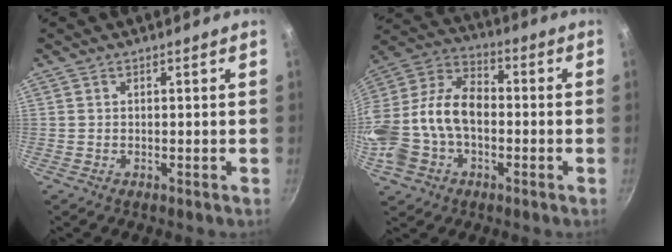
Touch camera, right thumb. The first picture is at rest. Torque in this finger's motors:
{"motor_torque": [2.62, 2.39, 1.69, -1.06, 0.23]}